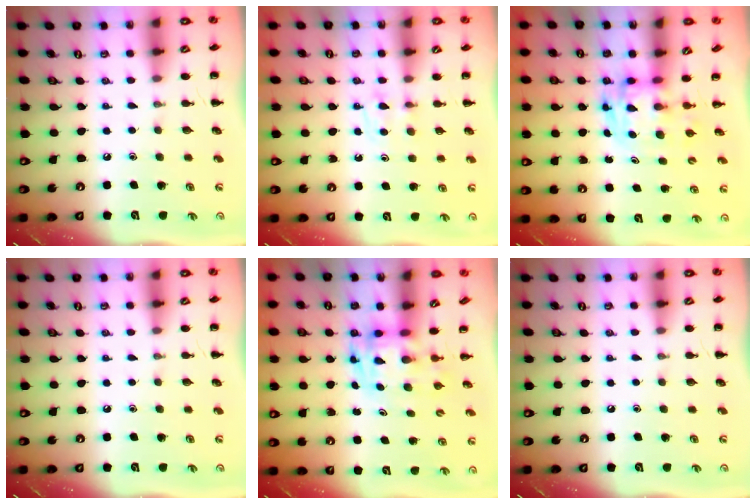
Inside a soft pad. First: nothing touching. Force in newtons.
{"total": 3.3, "press": 2.9, "slide": 1.6}
{"total": 3.5, "press": 3.4, "slide": 0.6}
{"total": 0.0}
{"total": 3.4, "press": 3.3, "slide": 0.6}
{"total": 0.0}